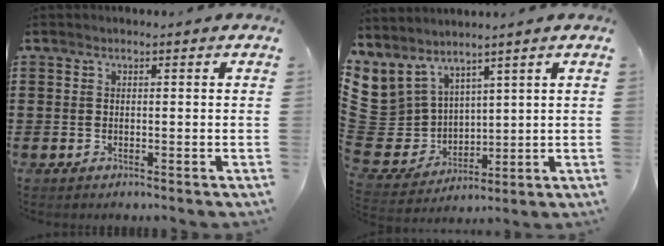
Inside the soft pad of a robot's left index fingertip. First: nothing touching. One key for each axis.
{"total": 6.3, "fx": 4.1, "fy": 4.8, "fz": 0.1, "tx": -0.061, "ty": -0.043, "tz": 0.080}